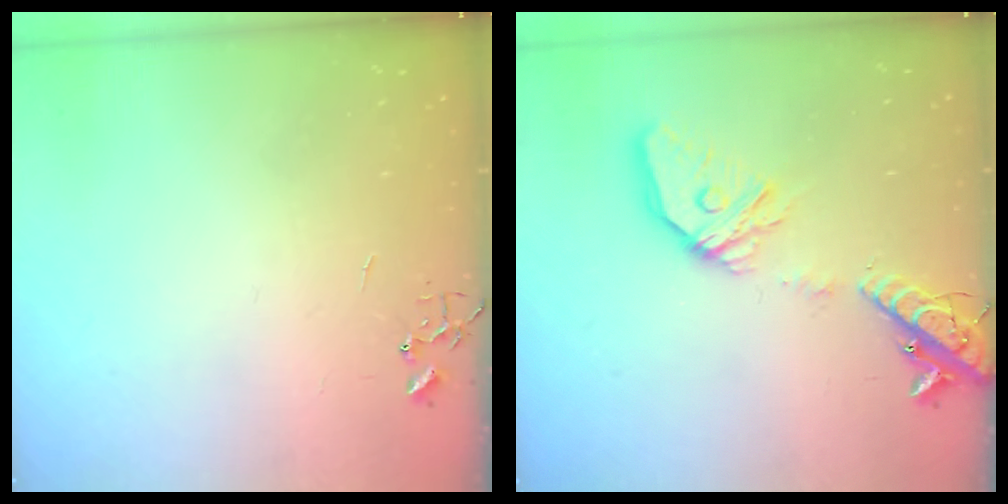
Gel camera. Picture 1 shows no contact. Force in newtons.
{"total": 20.2, "press": 20.0, "slide": 3.0}